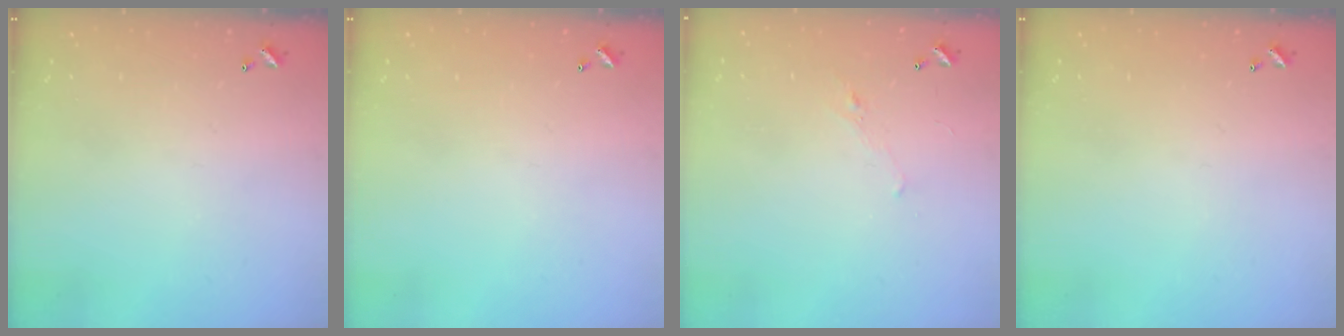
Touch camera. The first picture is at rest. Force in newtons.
{"total": 0.0}
{"total": 0.7, "press": 0.2, "slide": 0.7}
{"total": 0.0}